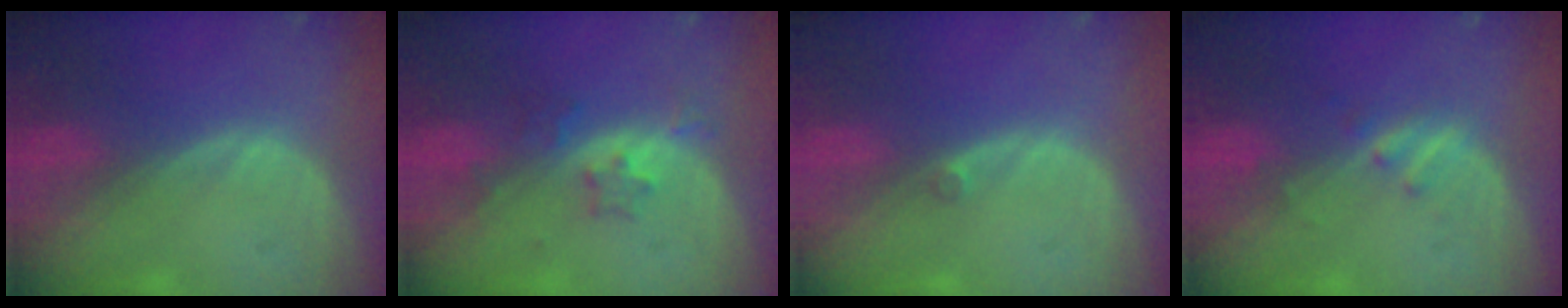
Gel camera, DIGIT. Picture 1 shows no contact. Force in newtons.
{"total": 3.8, "press": 3.5, "slide": 1.3}
{"total": 0.7, "press": 0.6, "slide": 0.3}
{"total": 1.9, "press": 1.9, "slide": 0.3}